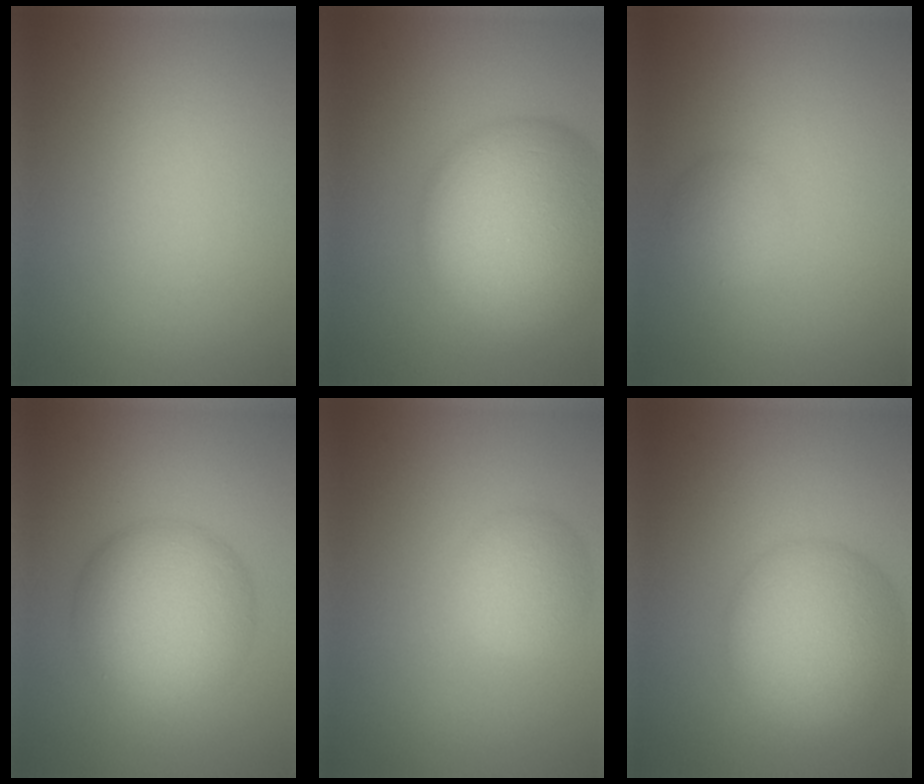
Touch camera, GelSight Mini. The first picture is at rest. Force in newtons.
{"total": 13.4, "press": 13.4, "slide": 0.9}
{"total": 2.1, "press": 2.1, "slide": 0.1}
{"total": 8.5, "press": 8.5, "slide": 0.3}
{"total": 3.0, "press": 3.0, "slide": 0.1}
{"total": 8.2, "press": 8.2, "slide": 0.4}